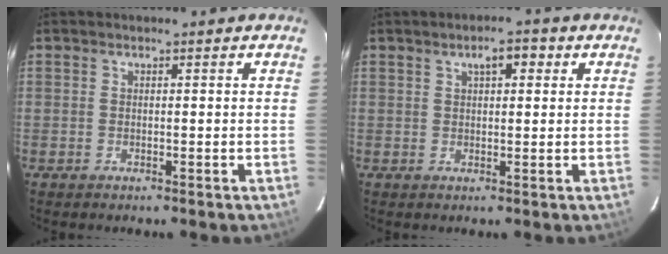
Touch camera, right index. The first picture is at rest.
{"total": 3.5, "force": [1.6, 1.6, 2.7], "torque": [-0.042, 0.013, 0.024]}